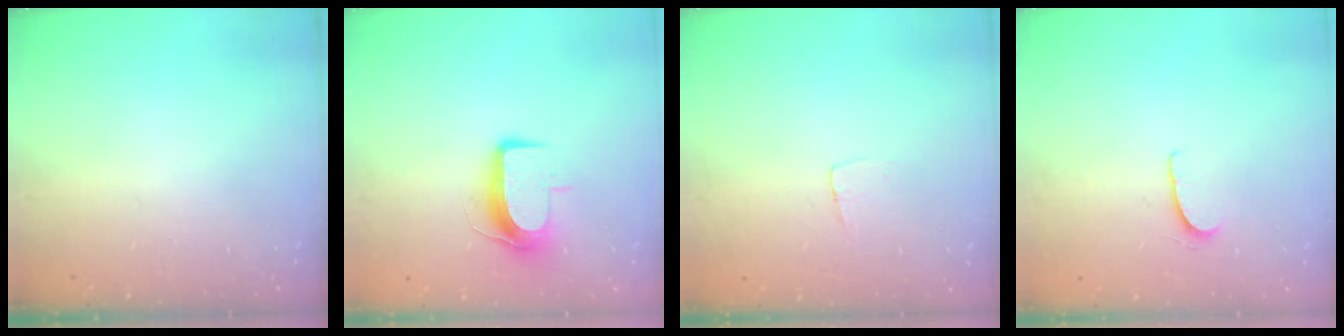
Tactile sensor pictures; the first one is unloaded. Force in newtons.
{"total": 8.8, "press": 8.8, "slide": 0.5}
{"total": 3.3, "press": 3.3, "slide": 0.2}
{"total": 5.1, "press": 5.1, "slide": 0.4}